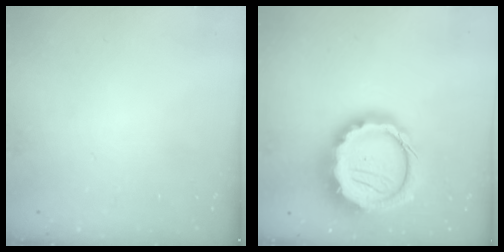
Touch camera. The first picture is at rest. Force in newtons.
{"total": 18.9, "press": 18.5, "slide": 4.1}